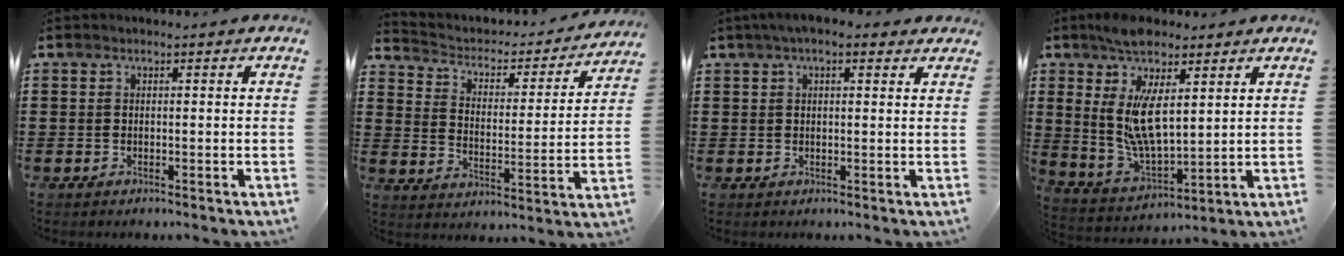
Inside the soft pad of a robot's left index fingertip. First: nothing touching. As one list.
[{"total": 2.6, "force": [2.0, 1.5, 0.8], "torque": [-0.032, -0.020, 0.023]}, {"total": 3.2, "force": [1.8, 1.1, 2.3], "torque": [-0.049, 0.009, 0.032]}, {"total": 11.9, "force": [4.8, 5.1, 9.6], "torque": [-0.207, -0.016, 0.086]}]